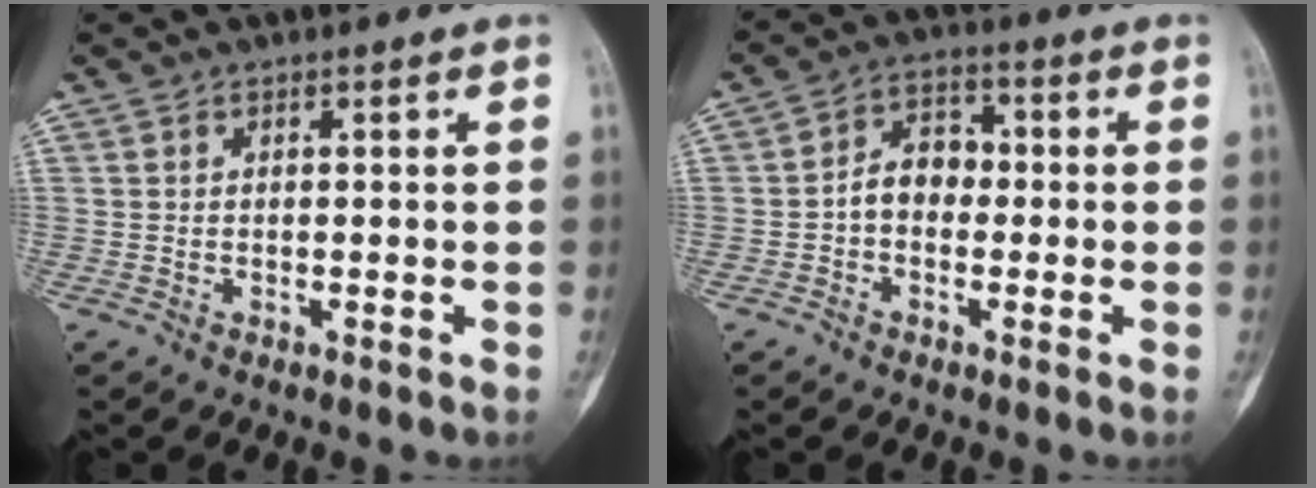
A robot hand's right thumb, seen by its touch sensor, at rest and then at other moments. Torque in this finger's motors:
{"motor_torque": [0.98, 0.84, 0.35, -0.17, 0.00]}